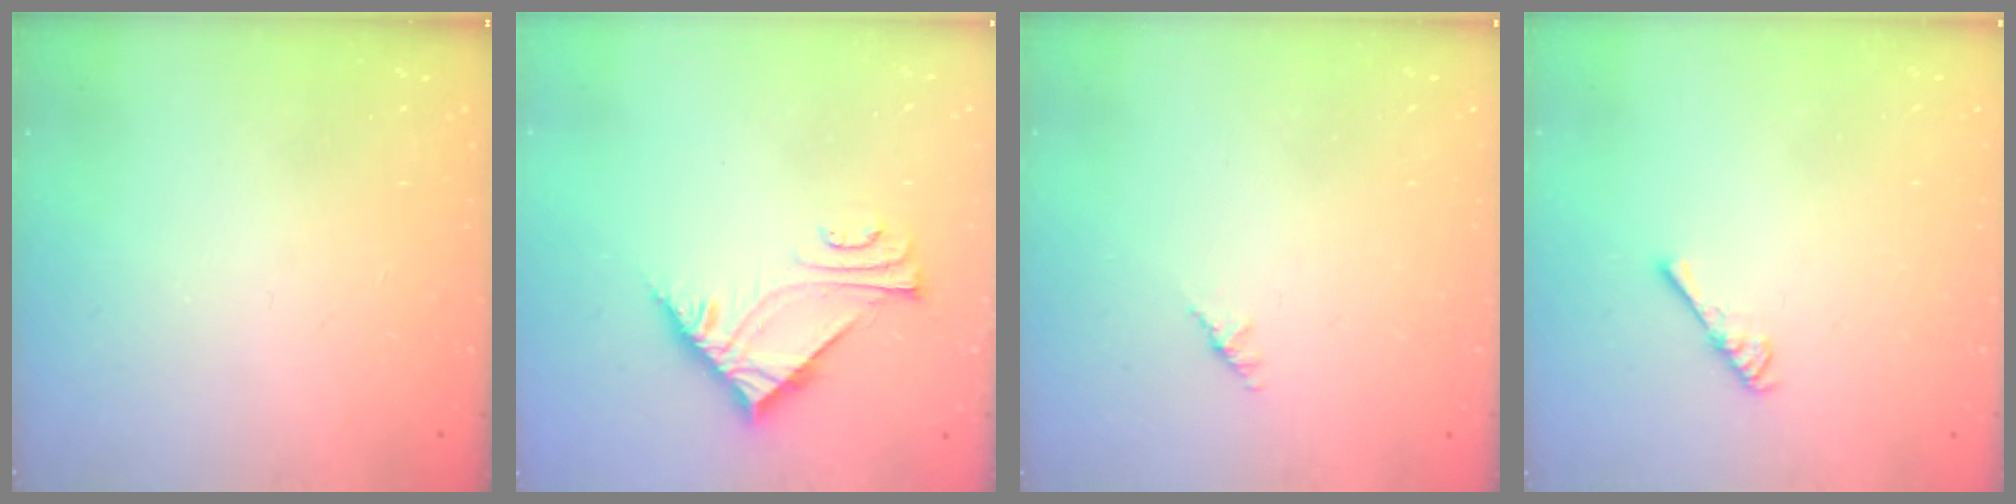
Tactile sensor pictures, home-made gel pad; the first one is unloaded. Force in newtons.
{"total": 7.0, "press": 7.0, "slide": 0.2}
{"total": 1.4, "press": 1.3, "slide": 0.4}
{"total": 2.7, "press": 2.6, "slide": 0.4}